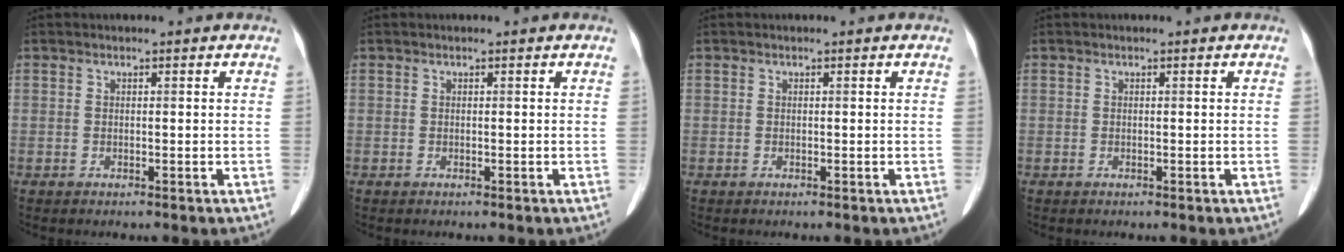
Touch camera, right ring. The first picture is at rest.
{"total": 0.0}
{"total": 0.0}
{"total": 0.0}